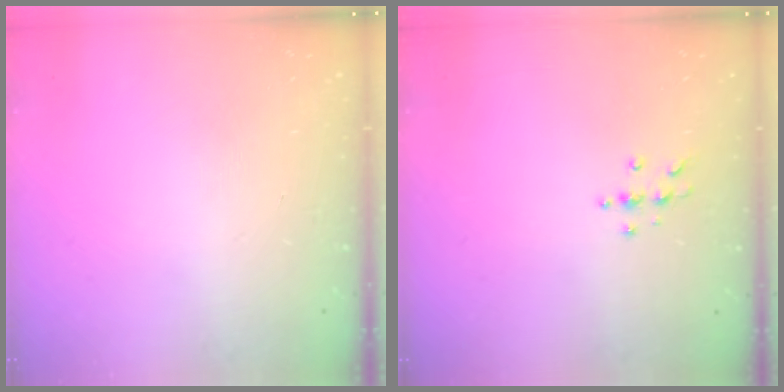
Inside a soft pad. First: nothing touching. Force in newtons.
{"total": 3.8, "press": 3.7, "slide": 0.5}